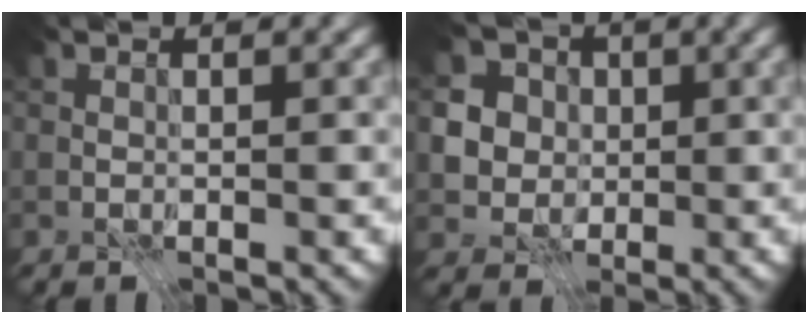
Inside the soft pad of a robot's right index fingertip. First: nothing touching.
{"total": 7.0, "force": [0.9, 6.4, 2.7], "torque": [-0.051, 0.016, 0.000]}